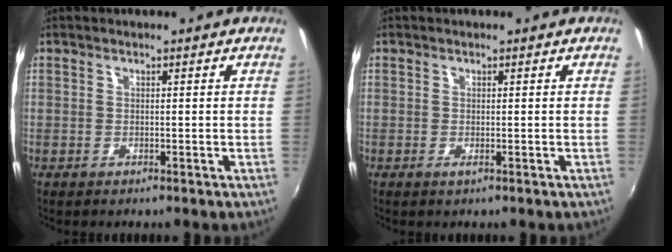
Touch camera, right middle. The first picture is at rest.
{"total": 0.6, "force": [0.1, -0.3, 0.5], "torque": [-0.009, 0.000, 0.001]}